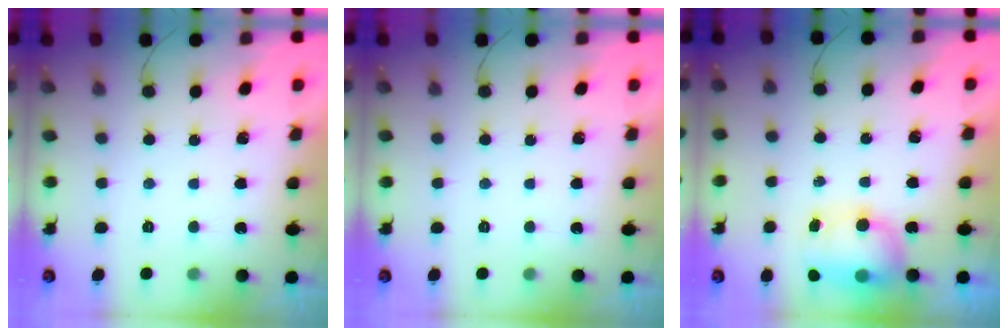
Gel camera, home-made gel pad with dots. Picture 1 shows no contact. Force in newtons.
{"total": 0.0}
{"total": 11.9, "press": 9.3, "slide": 7.4}